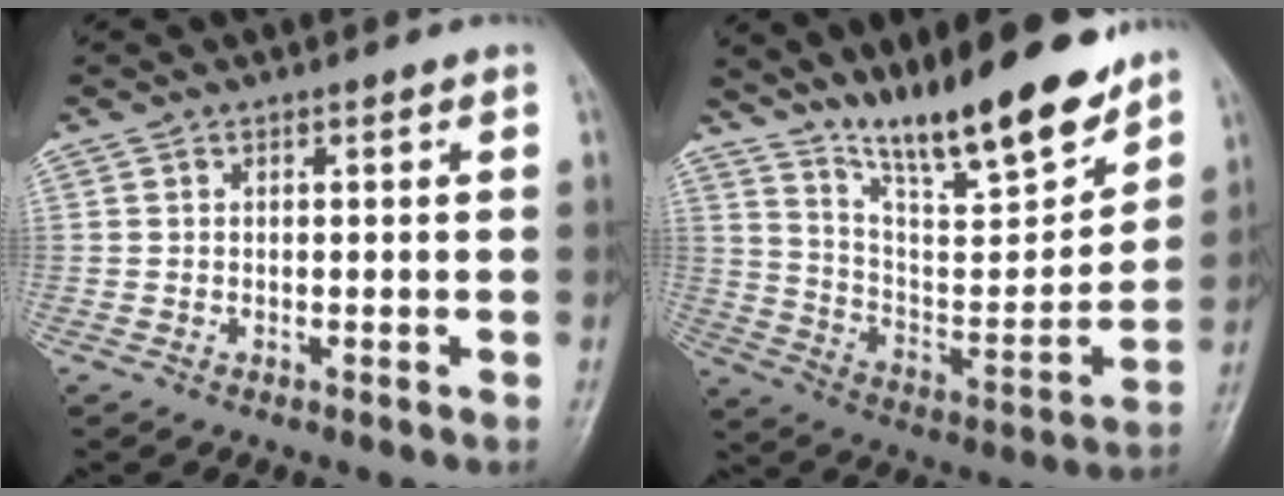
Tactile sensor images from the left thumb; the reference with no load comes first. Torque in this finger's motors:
{"motor_torque": [0.26, 0.20, 1.46, -1.30, 0.24]}